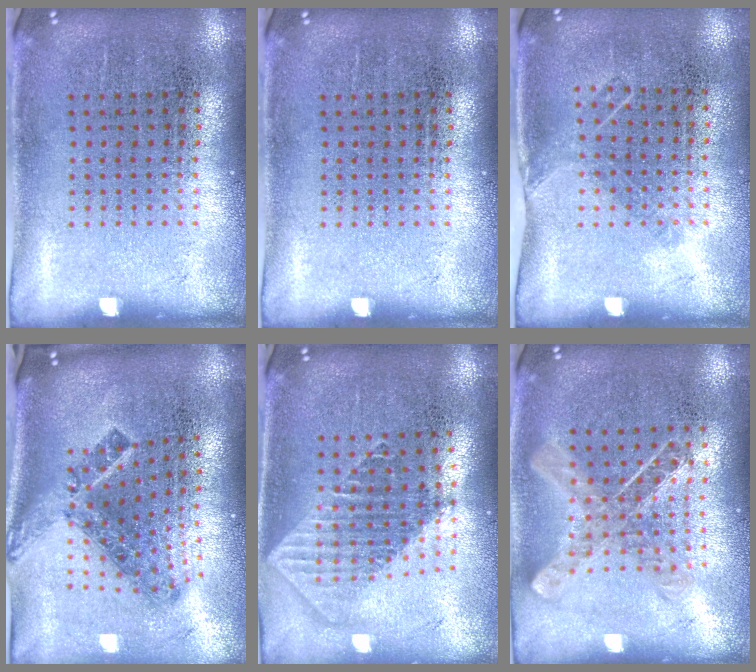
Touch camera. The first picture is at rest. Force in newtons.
{"total": 0.0}
{"total": 1.0, "press": 0.8, "slide": 0.6}
{"total": 1.9, "press": 1.3, "slide": 1.4}
{"total": 1.8, "press": 1.5, "slide": 1.0}
{"total": 0.8, "press": 0.8, "slide": 0.0}